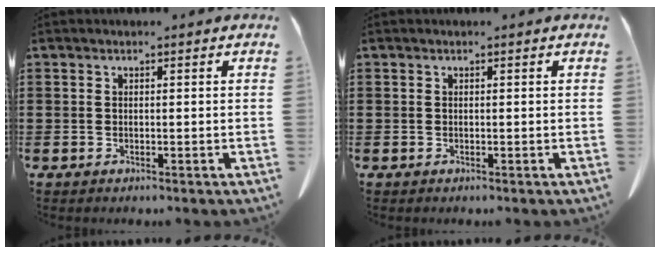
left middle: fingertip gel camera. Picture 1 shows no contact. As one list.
[{"total": 0.0}]